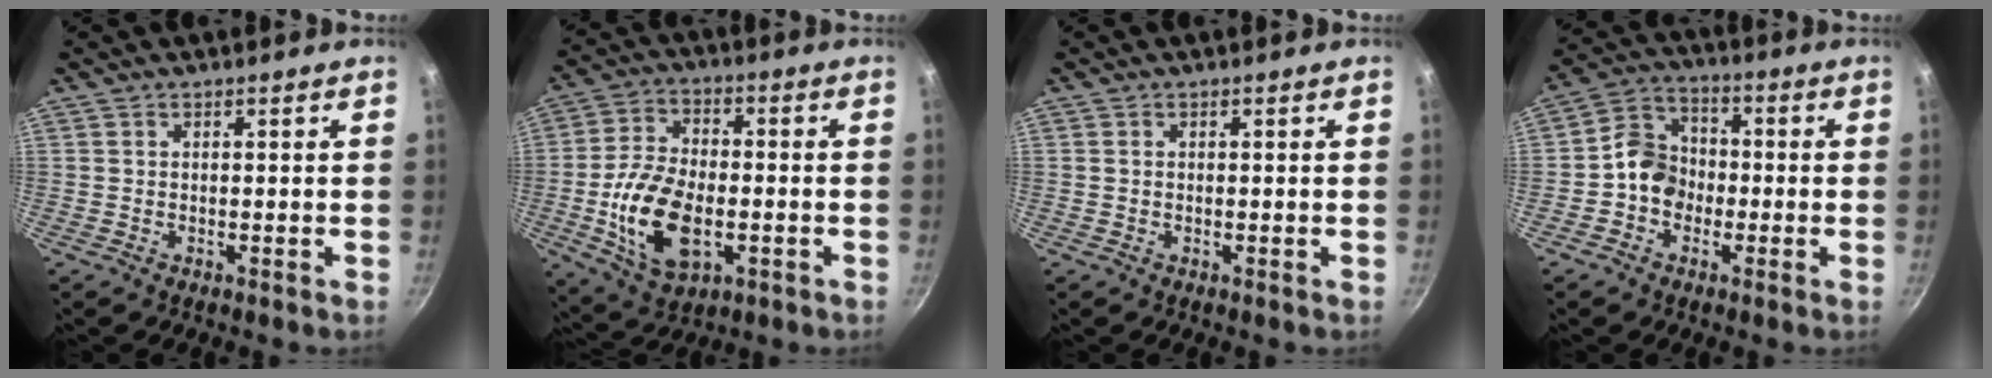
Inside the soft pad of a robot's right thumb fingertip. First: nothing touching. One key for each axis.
{"total": 15.4, "fx": -3.4, "fy": 9.0, "fz": 12.1, "tx": -0.216, "ty": 0.015, "tz": -0.058}
{"total": 0.6, "fx": 0.1, "fy": 0.4, "fz": 0.3, "tx": -0.005, "ty": 0.002, "tz": 0.001}
{"total": 8.4, "fx": -1.7, "fy": 7.1, "fz": 4.1, "tx": -0.037, "ty": 0.031, "tz": -0.047}